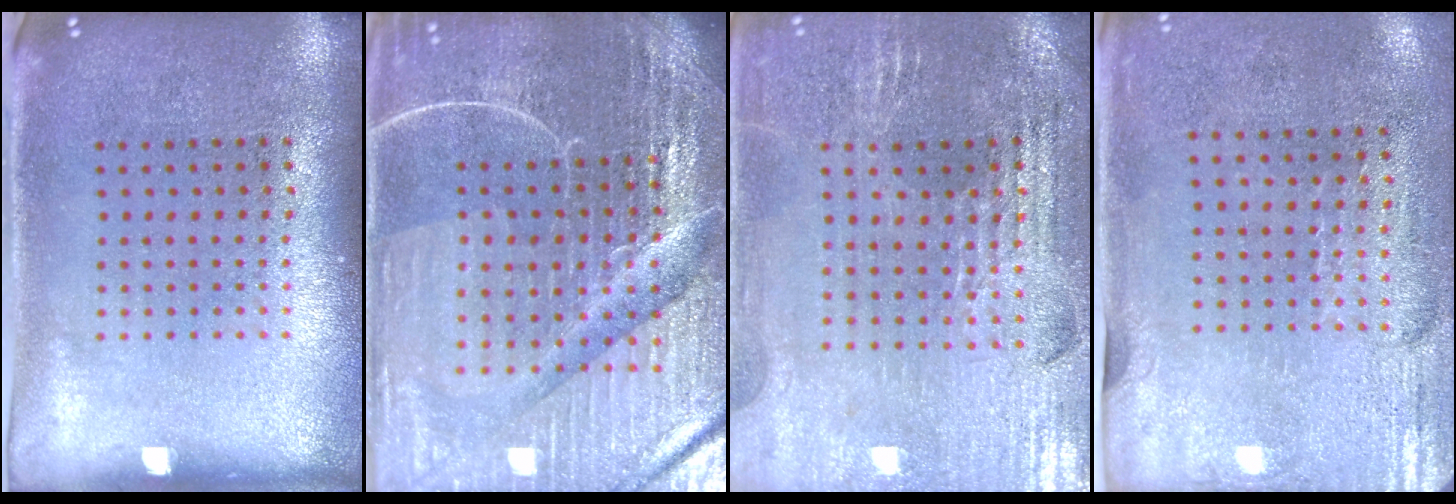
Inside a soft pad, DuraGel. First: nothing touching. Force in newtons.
{"total": 6.3, "press": 5.6, "slide": 2.8}
{"total": 2.9, "press": 2.8, "slide": 0.4}
{"total": 2.9, "press": 2.4, "slide": 1.6}